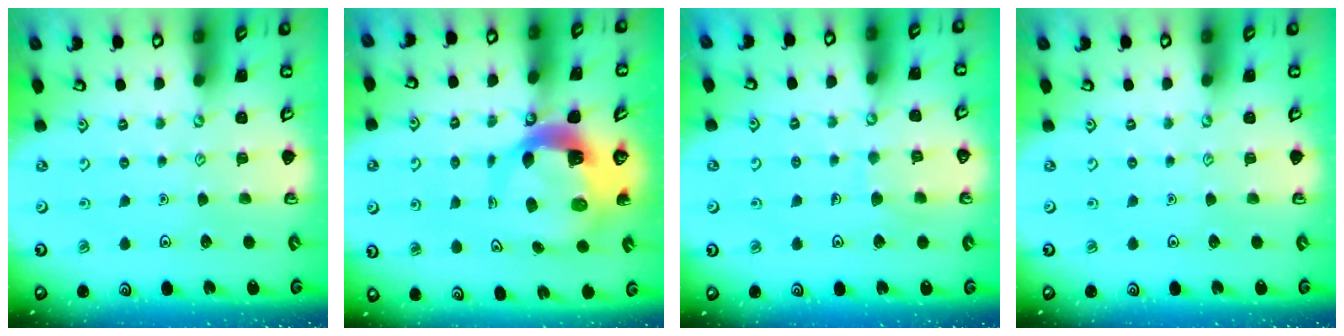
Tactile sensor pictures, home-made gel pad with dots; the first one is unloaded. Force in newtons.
{"total": 8.7, "press": 8.5, "slide": 1.4}
{"total": 6.4, "press": 6.4, "slide": 0.2}
{"total": 0.0}